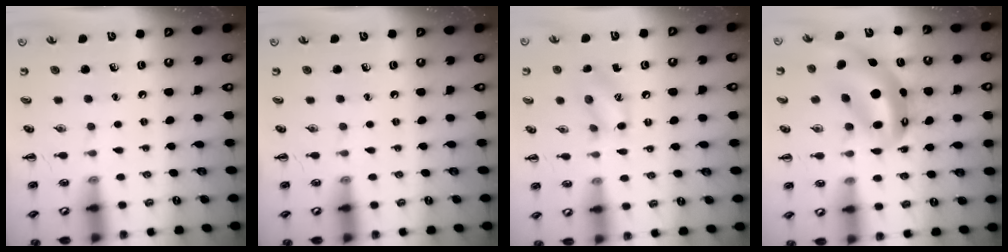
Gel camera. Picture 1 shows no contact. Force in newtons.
{"total": 0.0}
{"total": 10.3, "press": 10.2, "slide": 1.5}
{"total": 10.9, "press": 10.6, "slide": 2.6}